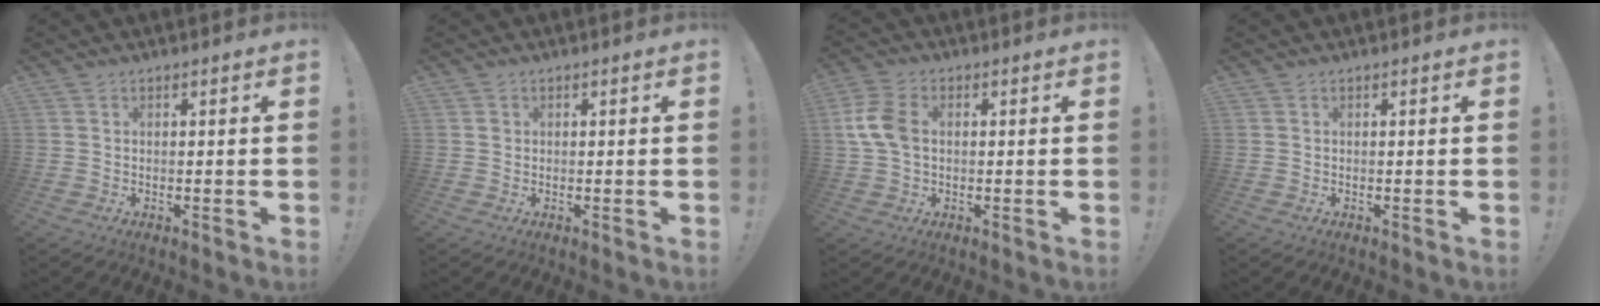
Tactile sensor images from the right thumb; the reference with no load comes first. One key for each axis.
{"total": 0.7, "fx": 0.2, "fy": 0.6, "fz": 0.1, "tx": 0.006, "ty": 0.001, "tz": 0.002}
{"total": 8.6, "fx": 0.7, "fy": 5.8, "fz": 6.3, "tx": -0.138, "ty": 0.004, "tz": 0.014}
{"total": 0.0}